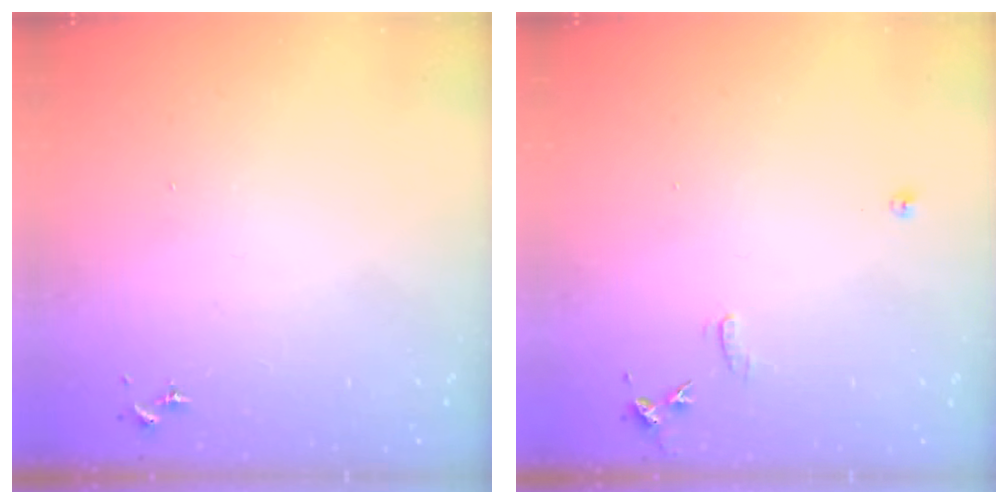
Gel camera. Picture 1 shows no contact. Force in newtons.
{"total": 7.5, "press": 7.5, "slide": 0.6}